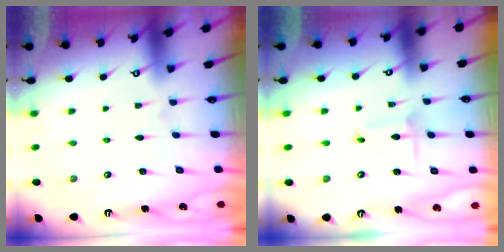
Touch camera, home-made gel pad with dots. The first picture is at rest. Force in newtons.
{"total": 2.3, "press": 2.3, "slide": 0.3}